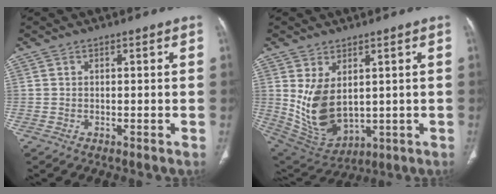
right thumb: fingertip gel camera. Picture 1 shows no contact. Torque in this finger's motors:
{"motor_torque": [-0.81, 0.97, 1.25, 0.10, 0.13]}